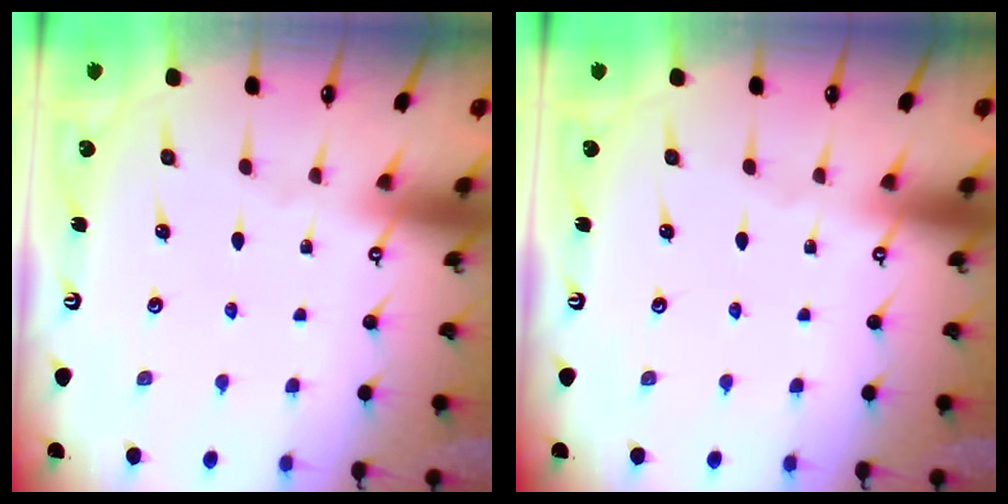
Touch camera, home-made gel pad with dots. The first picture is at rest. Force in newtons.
{"total": 0.0}